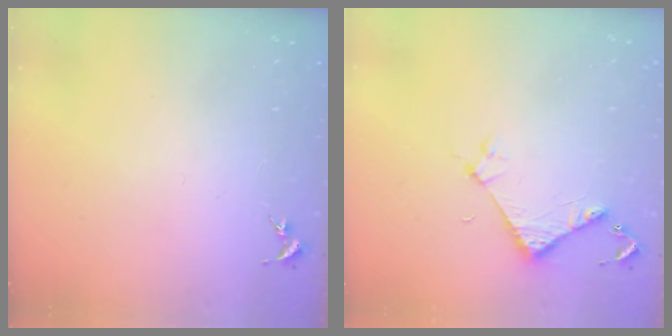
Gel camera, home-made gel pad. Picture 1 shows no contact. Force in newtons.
{"total": 3.9, "press": 3.9, "slide": 0.3}